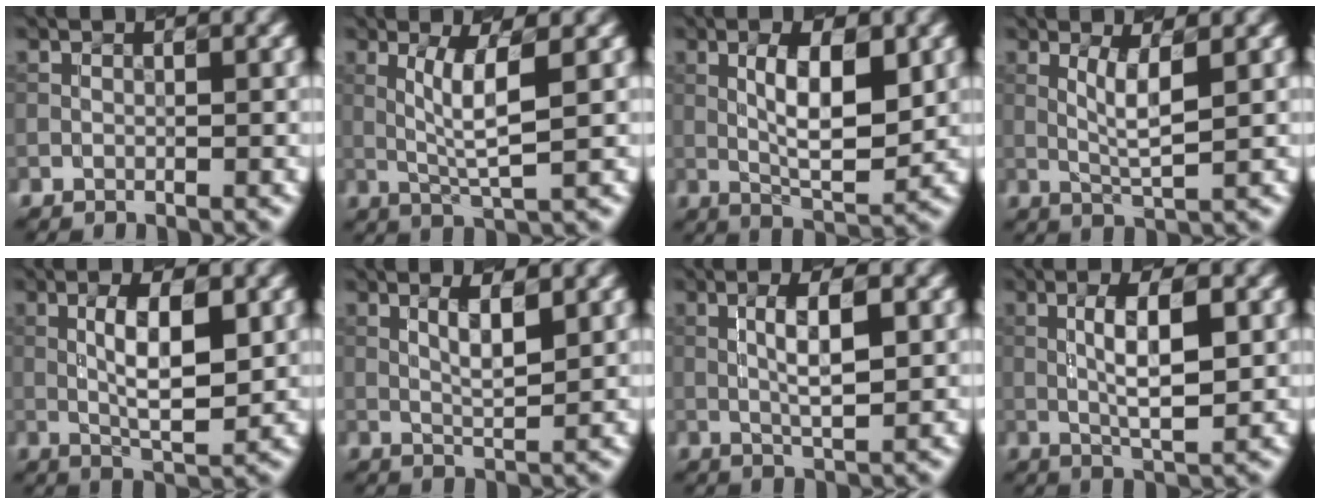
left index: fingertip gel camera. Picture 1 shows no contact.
{"total": 3.8, "force": [0.8, 0.4, 3.7], "torque": [-0.079, -0.002, 0.023]}
{"total": 6.3, "force": [0.9, 2.0, 5.9], "torque": [-0.099, -0.001, 0.019]}
{"total": 2.9, "force": [0.7, 0.4, 2.8], "torque": [-0.058, -0.005, 0.019]}
{"total": 5.7, "force": [0.7, 1.7, 5.4], "torque": [-0.096, 0.000, 0.014]}
{"total": 2.8, "force": [1.2, 0.5, 2.5], "torque": [-0.044, 0.001, 0.023]}
{"total": 4.1, "force": [0.6, 0.9, 4.0], "torque": [-0.072, 0.003, 0.012]}
{"total": 5.1, "force": [0.5, 1.3, 5.0], "torque": [-0.092, 0.002, 0.010]}